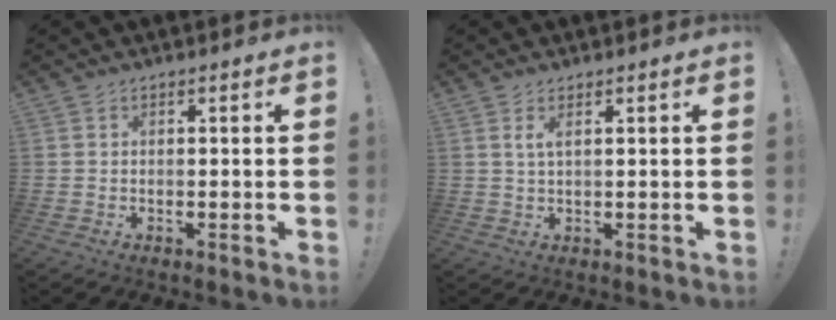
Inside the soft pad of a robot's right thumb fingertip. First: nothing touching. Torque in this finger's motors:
{"motor_torque": [0.04, 0.04, 0.29, 0.03, 0.05]}